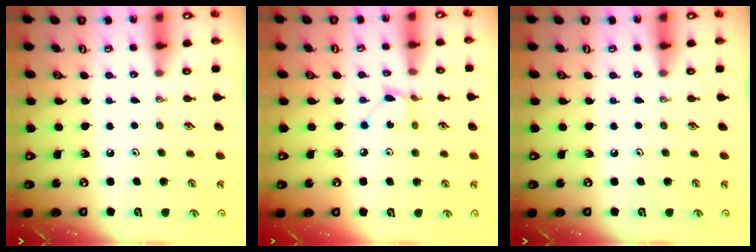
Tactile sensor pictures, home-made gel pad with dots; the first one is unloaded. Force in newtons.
{"total": 2.2, "press": 2.2, "slide": 0.1}
{"total": 0.0}